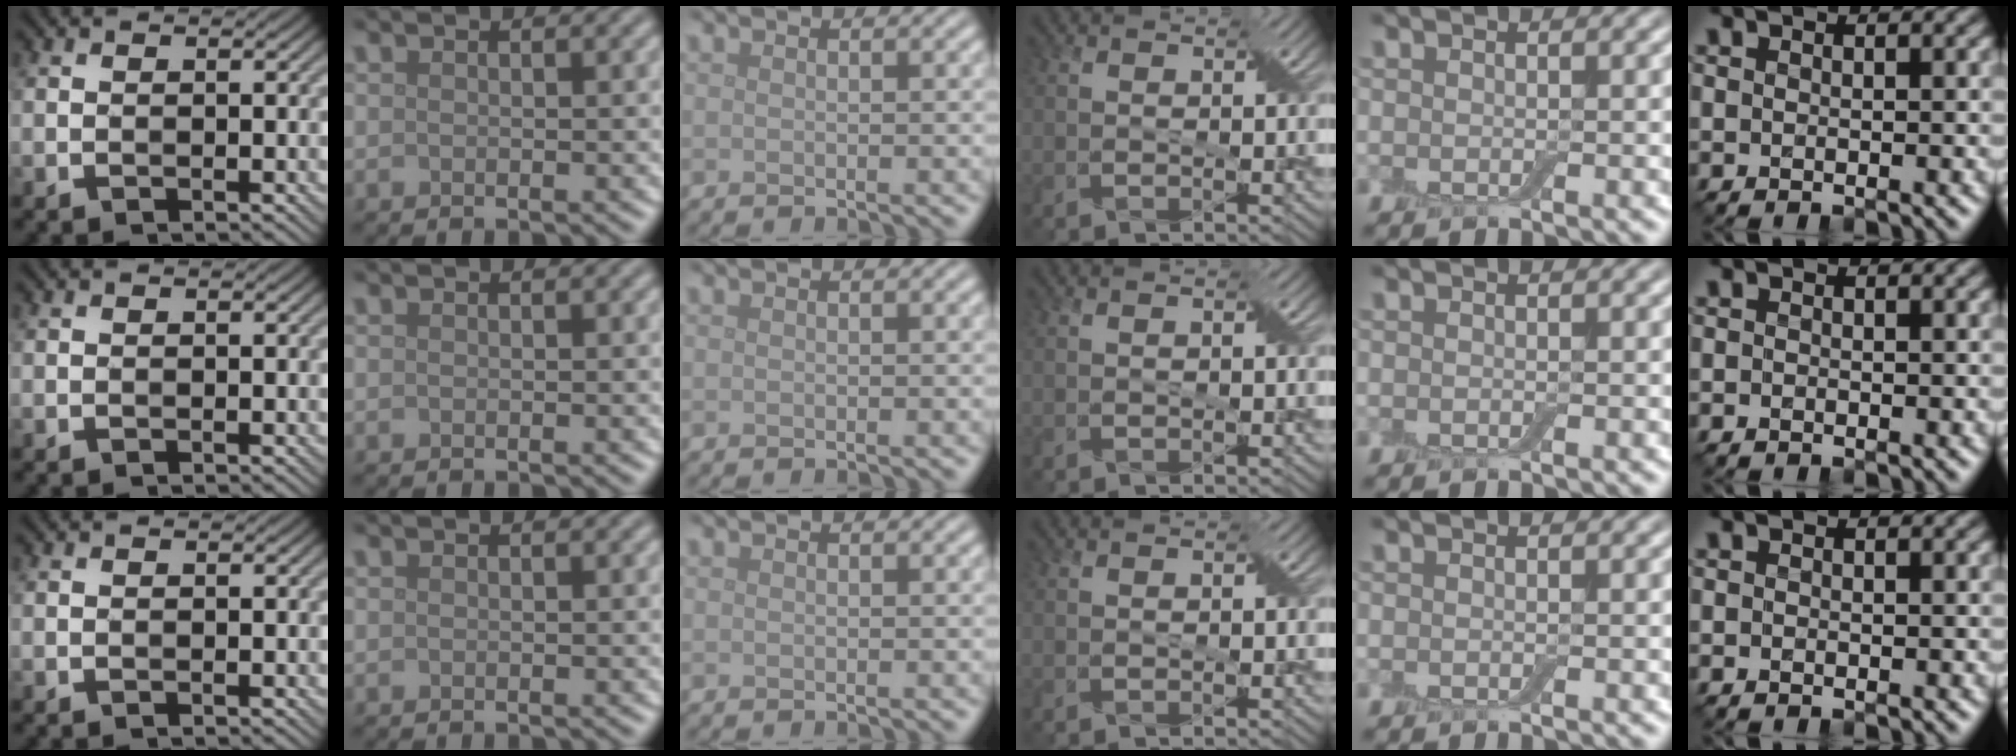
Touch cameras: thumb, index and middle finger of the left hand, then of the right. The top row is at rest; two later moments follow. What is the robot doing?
{"motion": "pour", "object": "bowl"}